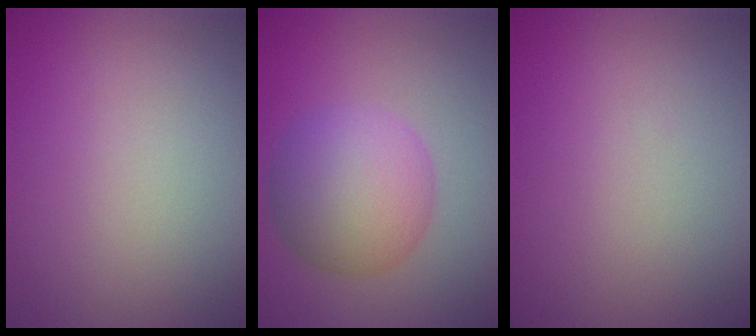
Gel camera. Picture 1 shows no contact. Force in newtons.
{"total": 6.7, "press": 6.7, "slide": 0.1}
{"total": 0.0}